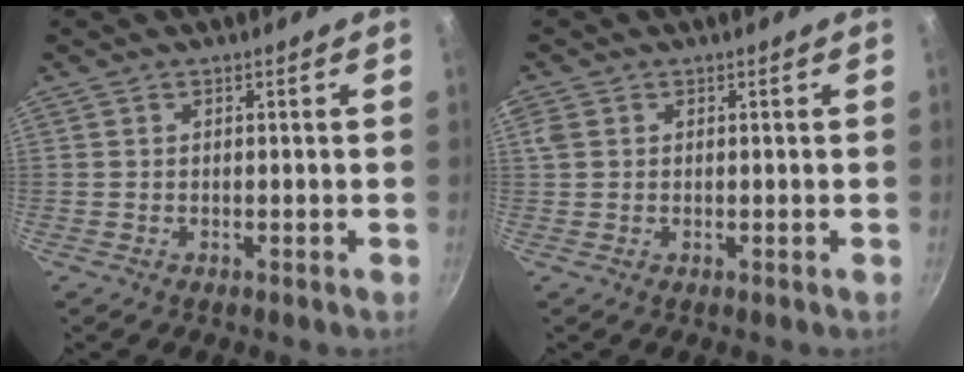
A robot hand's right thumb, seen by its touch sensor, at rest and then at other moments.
{"total": 2.0, "force": [0.7, 1.6, 1.1], "torque": [-0.027, 0.007, 0.017]}